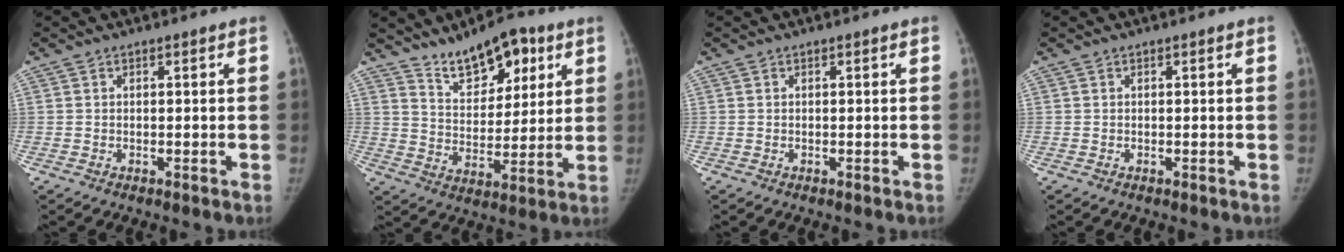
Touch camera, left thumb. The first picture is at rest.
{"total": 12.5, "force": [8.0, 6.2, 7.4], "torque": [-0.080, -0.041, 0.136]}
{"total": 0.0}
{"total": 0.0}